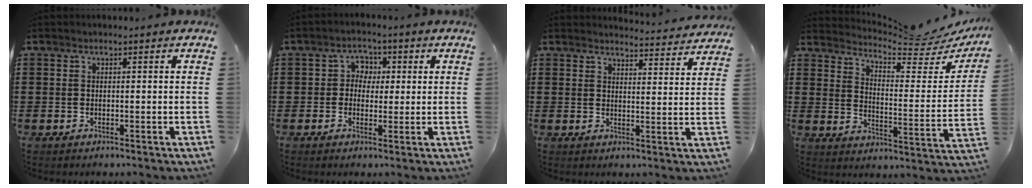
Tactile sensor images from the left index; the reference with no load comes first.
{"total": 3.2, "force": [0.2, 2.9, 1.1], "torque": [-0.031, 0.012, -0.005]}
{"total": 3.4, "force": [3.4, -0.1, 0.2], "torque": [-0.009, -0.025, 0.059]}
{"total": 6.0, "force": [5.8, 0.1, 1.8], "torque": [-0.047, -0.052, 0.094]}